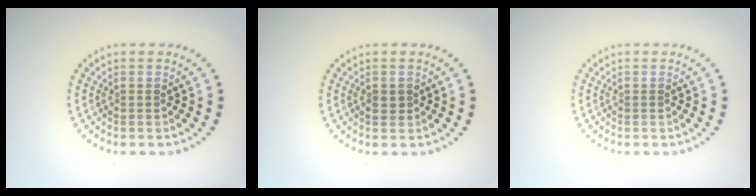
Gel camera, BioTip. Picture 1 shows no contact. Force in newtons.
{"total": 1.2, "press": 1.2, "slide": 0.2}
{"total": 0.0}